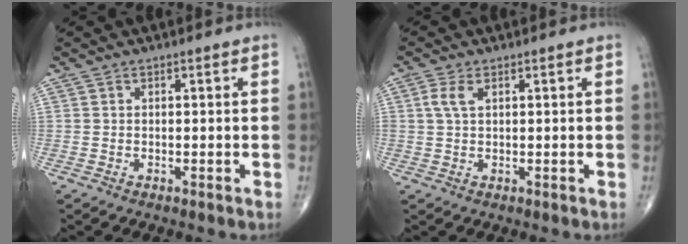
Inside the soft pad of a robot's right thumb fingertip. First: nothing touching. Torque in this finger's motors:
{"motor_torque": [-0.12, 0.14, 0.30, 0.31, 0.04]}